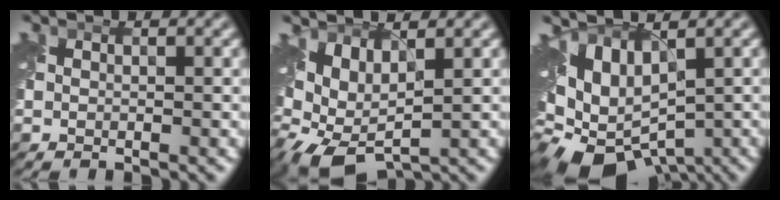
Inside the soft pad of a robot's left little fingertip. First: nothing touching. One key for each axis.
{"total": 6.1, "fx": 1.0, "fy": 3.3, "fz": 5.1, "tx": -0.111, "ty": -0.002, "tz": 0.021}
{"total": 9.3, "fx": -2.0, "fy": 5.7, "fz": 7.0, "tx": -0.124, "ty": -0.018, "tz": -0.023}